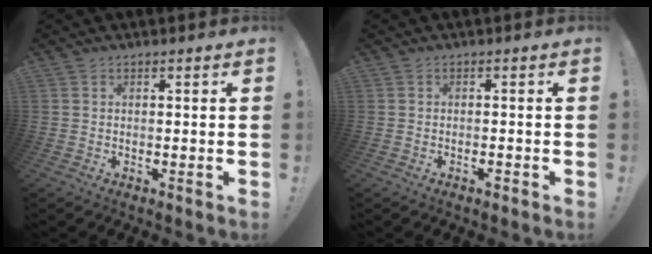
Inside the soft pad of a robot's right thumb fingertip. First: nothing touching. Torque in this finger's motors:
{"motor_torque": [-0.16, -0.04, -0.08, -0.45, 0.06]}